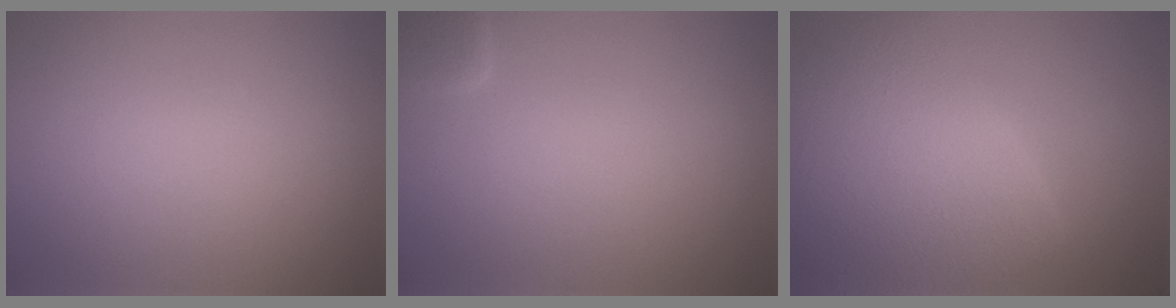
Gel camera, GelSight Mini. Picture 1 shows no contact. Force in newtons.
{"total": 1.6, "press": 1.6, "slide": 0.1}
{"total": 7.7, "press": 7.7, "slide": 0.4}